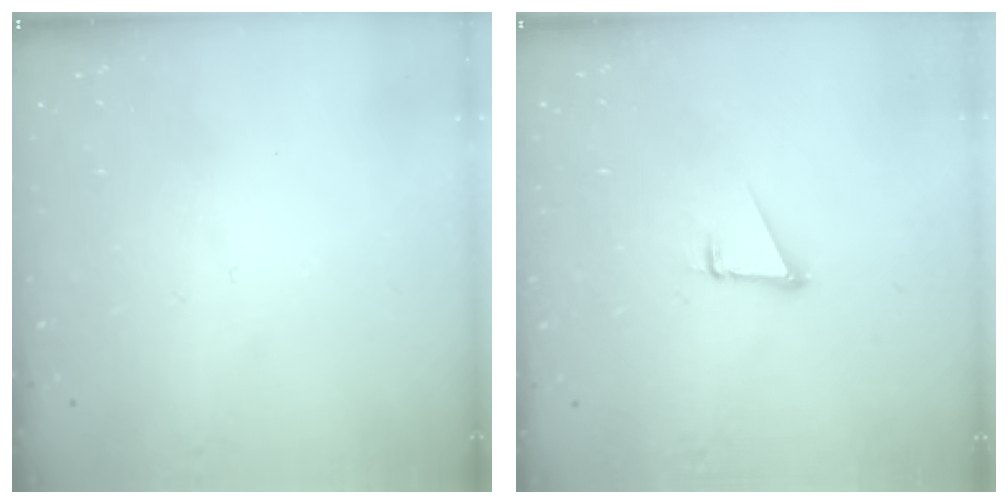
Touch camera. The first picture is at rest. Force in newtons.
{"total": 1.9, "press": 1.9, "slide": 0.0}